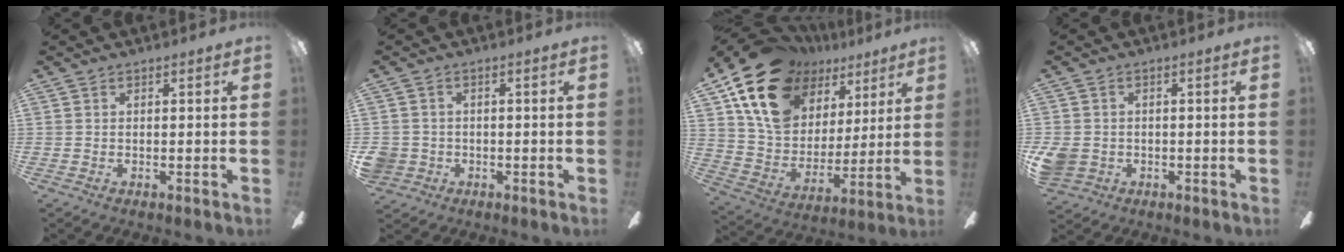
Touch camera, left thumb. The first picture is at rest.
{"total": 3.6, "force": [-1.0, 3.4, 0.7], "torque": [-0.029, 0.008, -0.021]}
{"total": 20.9, "force": [12.7, 13.6, 9.4], "torque": [-0.173, -0.064, 0.239]}
{"total": 4.9, "force": [-1.4, 4.2, 2.1], "torque": [-0.056, 0.011, -0.025]}